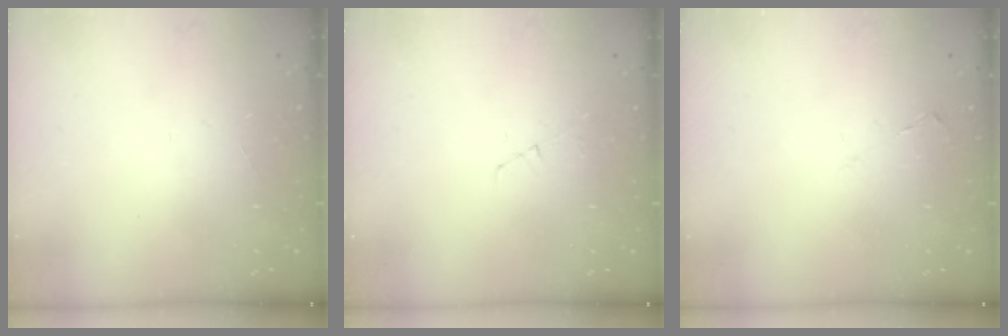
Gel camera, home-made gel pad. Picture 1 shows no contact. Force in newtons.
{"total": 3.8, "press": 3.8, "slide": 0.3}
{"total": 2.4, "press": 2.3, "slide": 0.4}